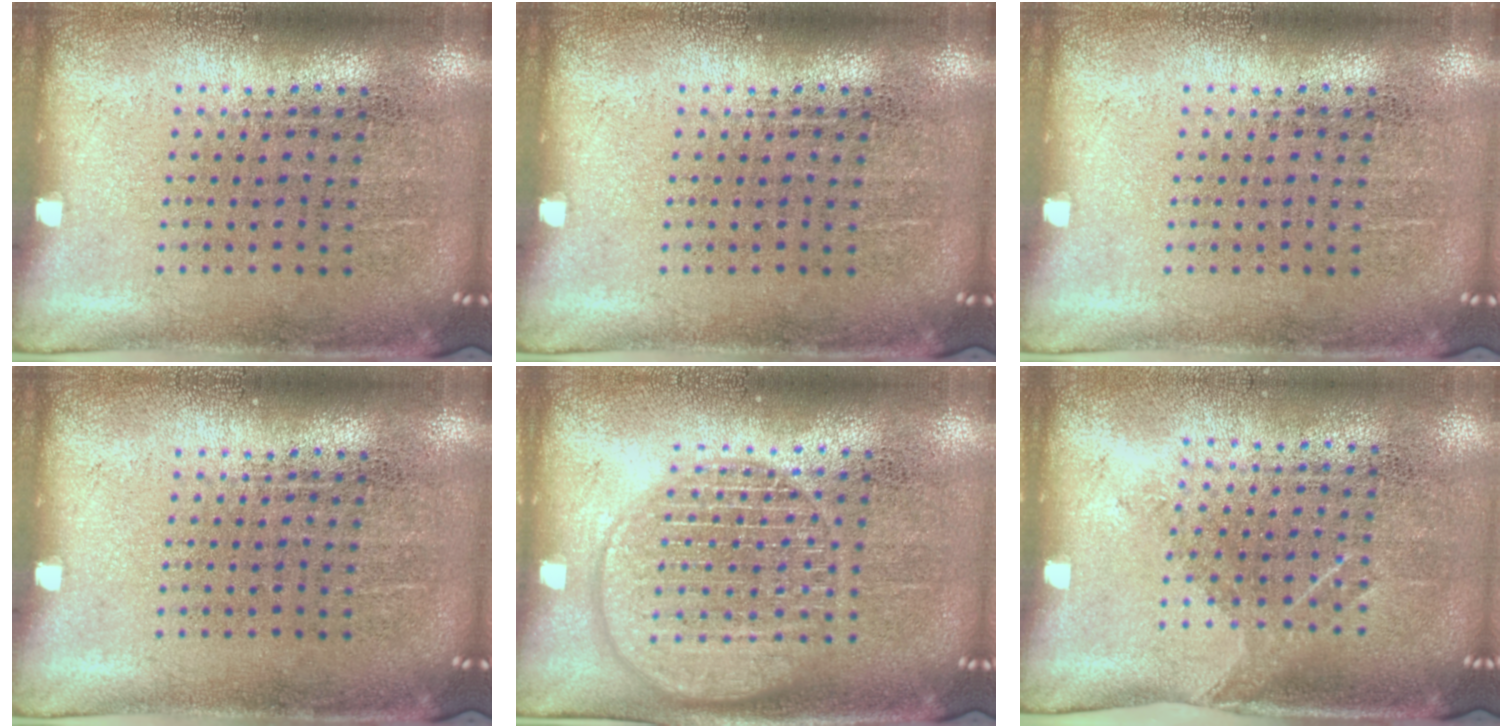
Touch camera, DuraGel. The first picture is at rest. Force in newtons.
{"total": 0.0}
{"total": 0.0}
{"total": 0.0}
{"total": 3.3, "press": 3.3, "slide": 0.5}
{"total": 1.1, "press": 1.0, "slide": 0.6}